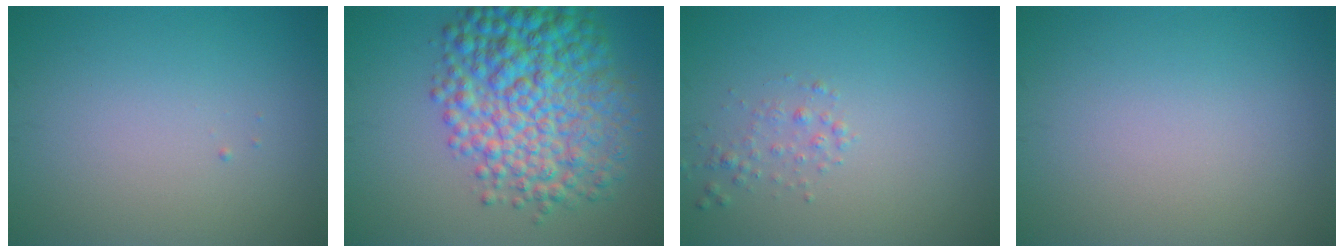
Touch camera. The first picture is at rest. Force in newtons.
{"total": 9.7, "press": 9.7, "slide": 0.1}
{"total": 1.2, "press": 1.2, "slide": 0.1}
{"total": 0.0}